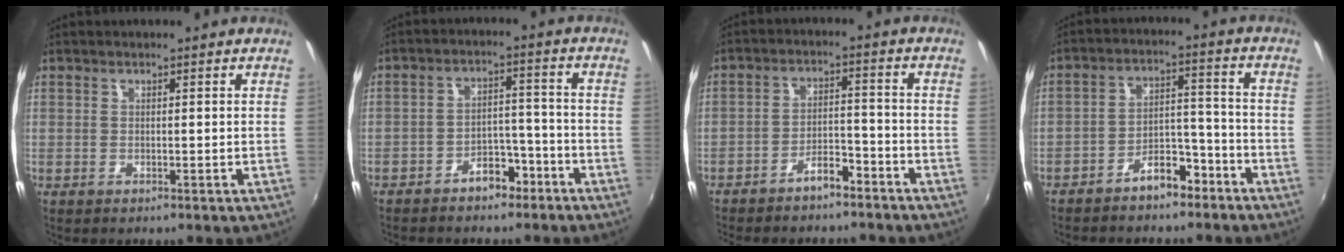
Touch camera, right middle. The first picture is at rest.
{"total": 7.3, "force": [-5.4, 4.0, 2.8], "torque": [-0.057, 0.035, -0.068]}
{"total": 6.9, "force": [-5.9, 2.3, 2.8], "torque": [-0.067, 0.021, -0.086]}
{"total": 8.2, "force": [-6.3, 3.9, 3.6], "torque": [-0.068, 0.041, -0.086]}